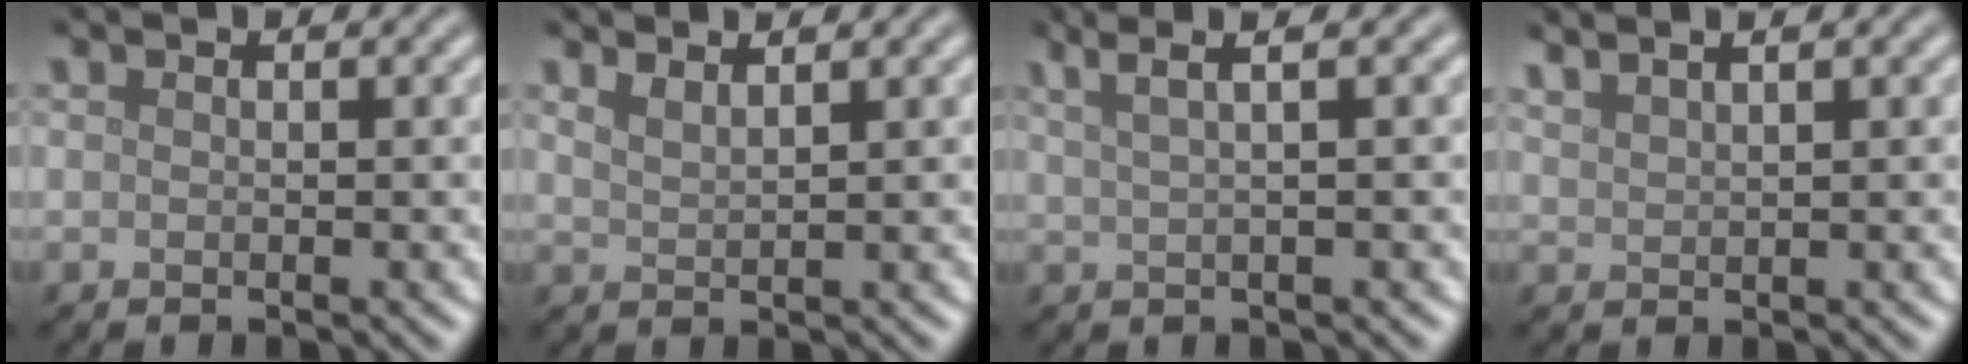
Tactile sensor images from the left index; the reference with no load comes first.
{"total": 1.9, "force": [1.5, 0.5, 0.9], "torque": [-0.010, 0.005, 0.022]}
{"total": 5.0, "force": [3.2, 1.5, 3.5], "torque": [-0.047, 0.022, 0.022]}
{"total": 3.8, "force": [2.8, 1.2, 2.1], "torque": [-0.014, 0.023, 0.023]}